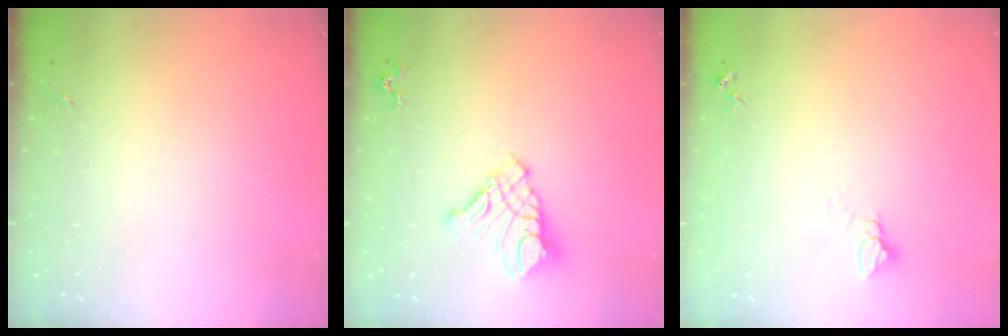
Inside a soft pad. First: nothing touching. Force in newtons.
{"total": 12.8, "press": 12.7, "slide": 1.4}
{"total": 3.2, "press": 3.2, "slide": 0.1}